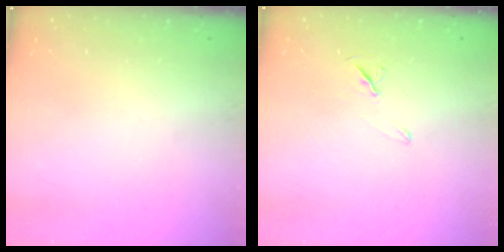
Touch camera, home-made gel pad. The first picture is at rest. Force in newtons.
{"total": 5.7, "press": 5.2, "slide": 2.4}